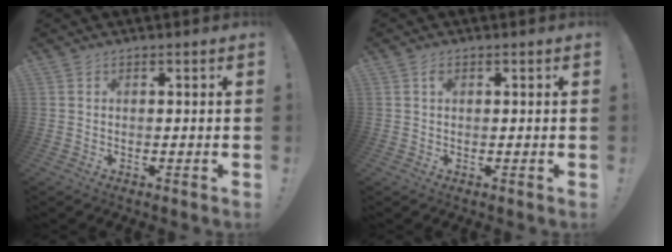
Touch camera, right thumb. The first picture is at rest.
{"total": 1.1, "force": [0.5, 0.7, 0.8], "torque": [-0.009, 0.000, 0.007]}